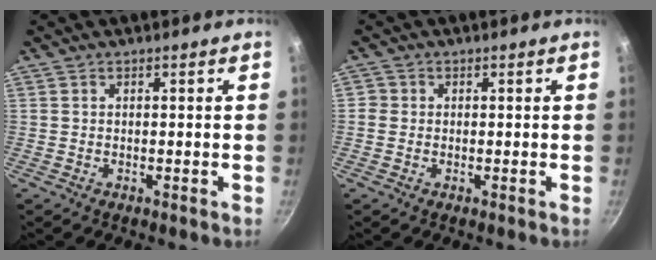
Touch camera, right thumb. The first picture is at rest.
{"total": 1.7, "force": [-0.1, 1.6, 0.4], "torque": [0.000, 0.006, -0.006]}